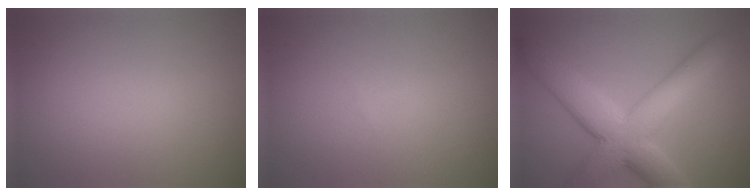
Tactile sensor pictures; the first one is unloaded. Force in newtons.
{"total": 0.0}
{"total": 8.6, "press": 8.6, "slide": 0.6}